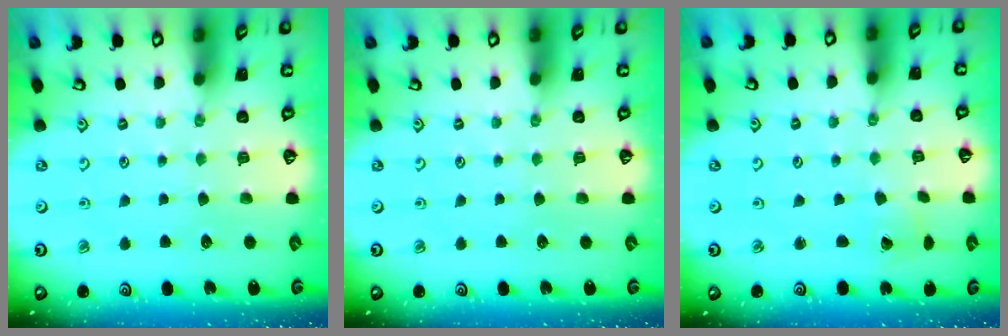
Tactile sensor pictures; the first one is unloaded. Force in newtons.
{"total": 0.0}
{"total": 2.4, "press": 2.4, "slide": 0.2}